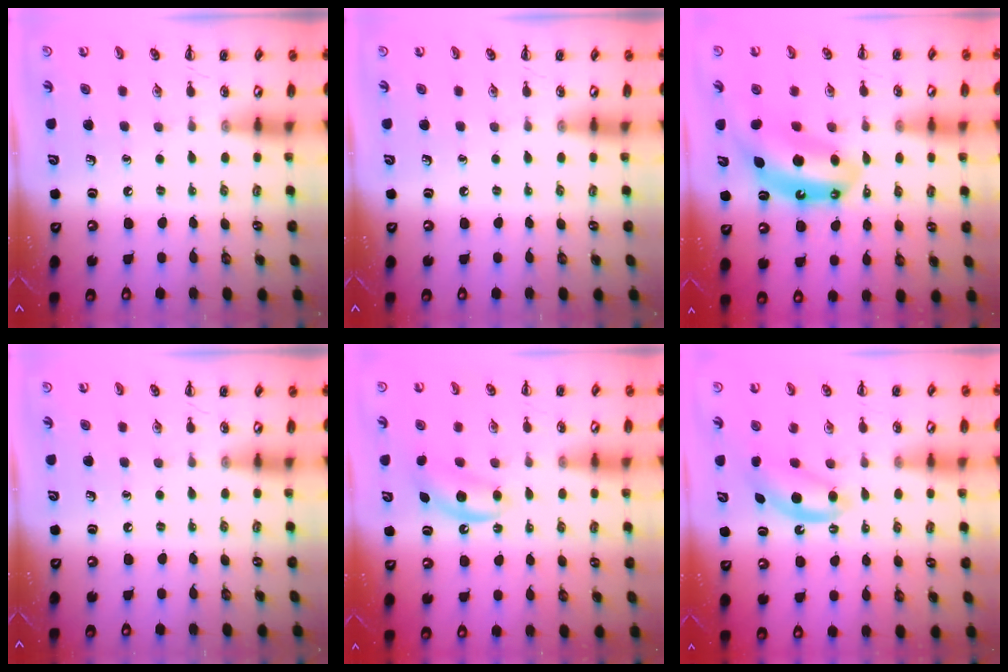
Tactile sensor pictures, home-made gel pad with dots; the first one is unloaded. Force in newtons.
{"total": 0.0}
{"total": 12.5, "press": 12.1, "slide": 3.2}
{"total": 0.0}
{"total": 6.0, "press": 5.8, "slide": 1.4}
{"total": 5.4, "press": 5.4, "slide": 0.9}